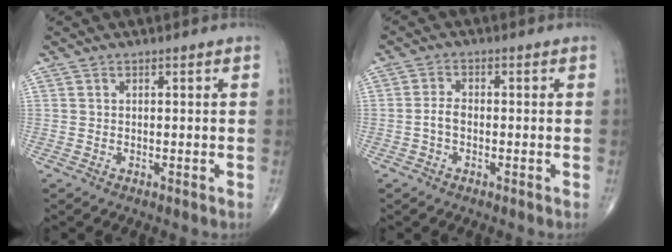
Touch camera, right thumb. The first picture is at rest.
{"total": 2.6, "force": [-0.8, 1.6, 1.9], "torque": [-0.037, 0.011, -0.019]}